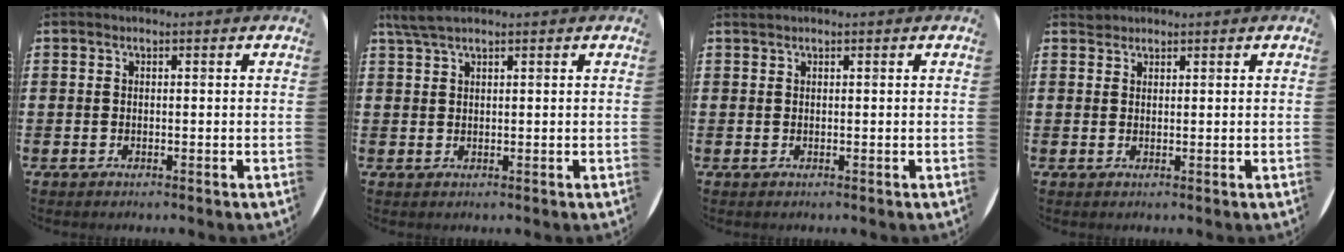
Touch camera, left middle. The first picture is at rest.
{"total": 2.4, "force": [1.8, 0.3, 1.5], "torque": [-0.031, 0.004, 0.033]}
{"total": 0.0}
{"total": 1.0, "force": [1.0, 0.3, -0.1], "torque": [0.000, 0.001, 0.020]}